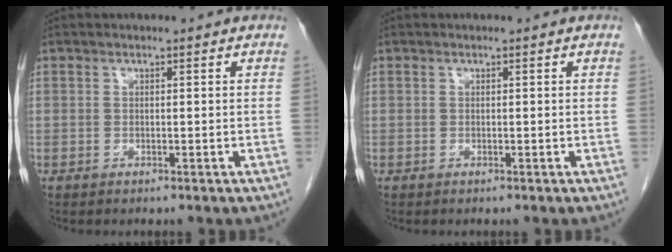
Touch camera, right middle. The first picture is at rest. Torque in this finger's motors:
{"motor_torque": [0.00, 0.00, 0.00, -0.01]}